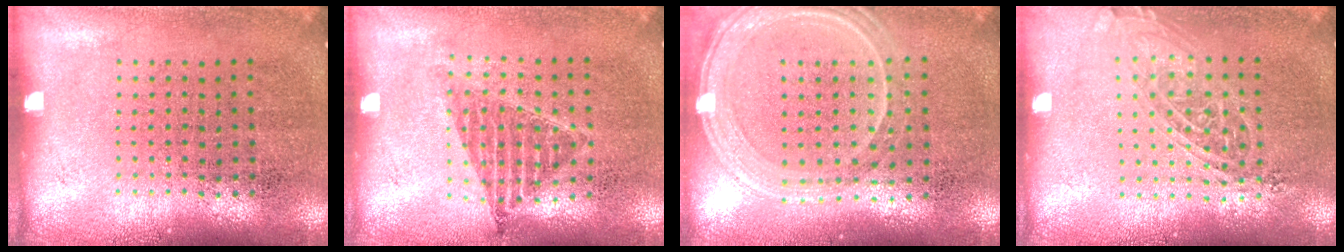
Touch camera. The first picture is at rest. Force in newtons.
{"total": 0.9, "press": 0.8, "slide": 0.4}
{"total": 1.2, "press": 1.2, "slide": 0.2}
{"total": 1.4, "press": 1.2, "slide": 0.7}